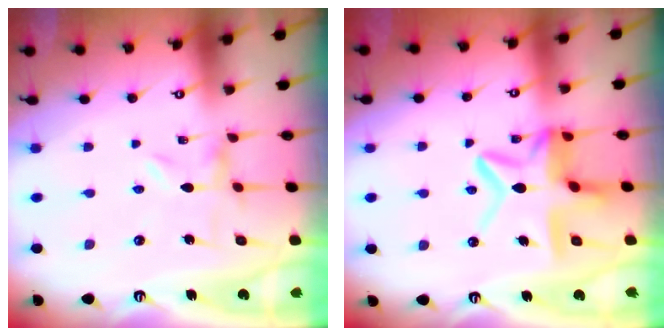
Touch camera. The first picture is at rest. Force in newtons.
{"total": 13.6, "press": 13.6, "slide": 1.3}